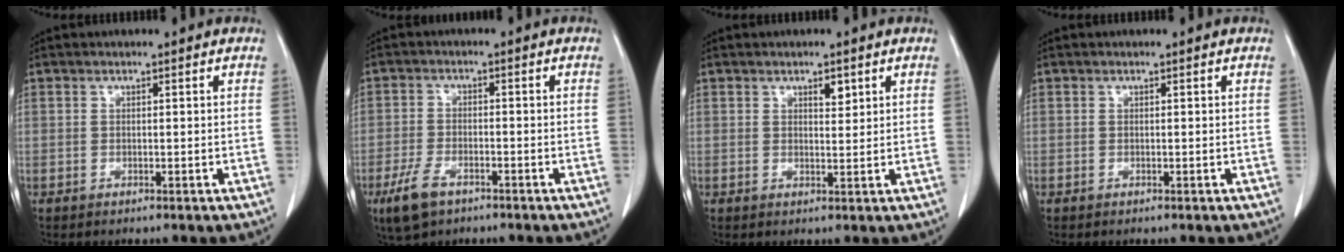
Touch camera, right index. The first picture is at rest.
{"total": 5.6, "force": [-3.4, 2.7, 3.6], "torque": [-0.084, -0.008, -0.058]}
{"total": 2.0, "force": [1.2, 0.8, 1.5], "torque": [-0.022, -0.004, 0.019]}
{"total": 0.0}